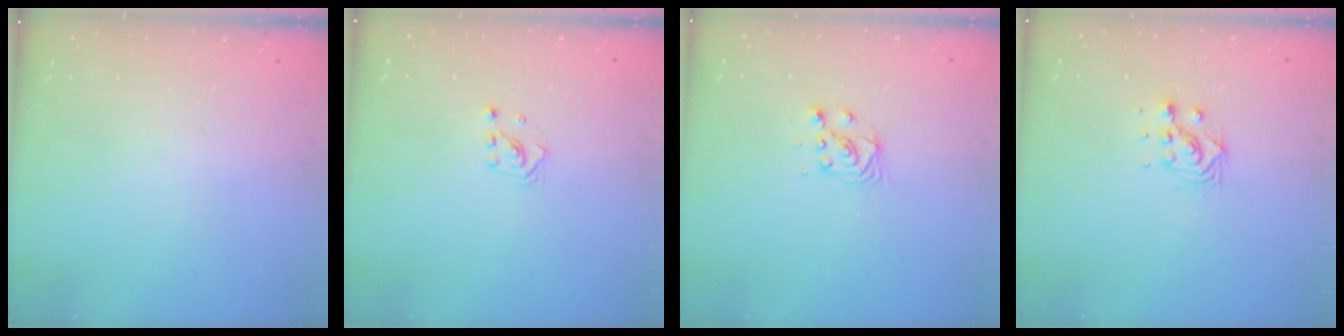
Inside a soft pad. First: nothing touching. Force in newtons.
{"total": 2.2, "press": 2.2, "slide": 0.2}
{"total": 4.1, "press": 4.1, "slide": 0.3}
{"total": 5.8, "press": 5.8, "slide": 0.3}